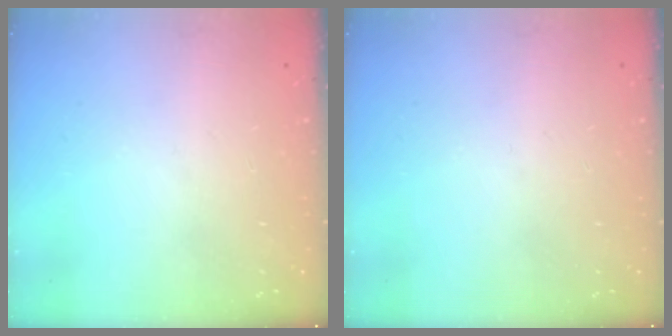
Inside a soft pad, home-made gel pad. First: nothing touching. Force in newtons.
{"total": 0.0}